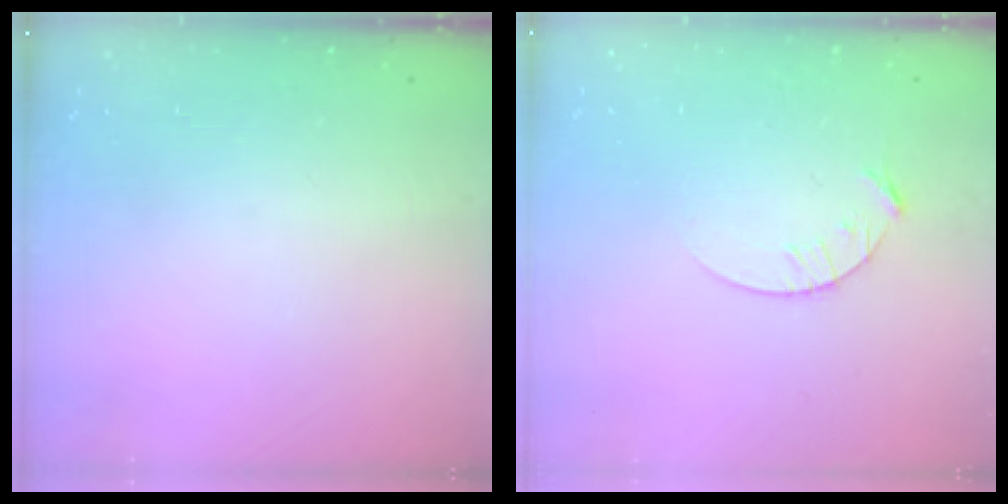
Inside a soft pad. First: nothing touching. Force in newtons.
{"total": 4.8, "press": 4.8, "slide": 0.6}